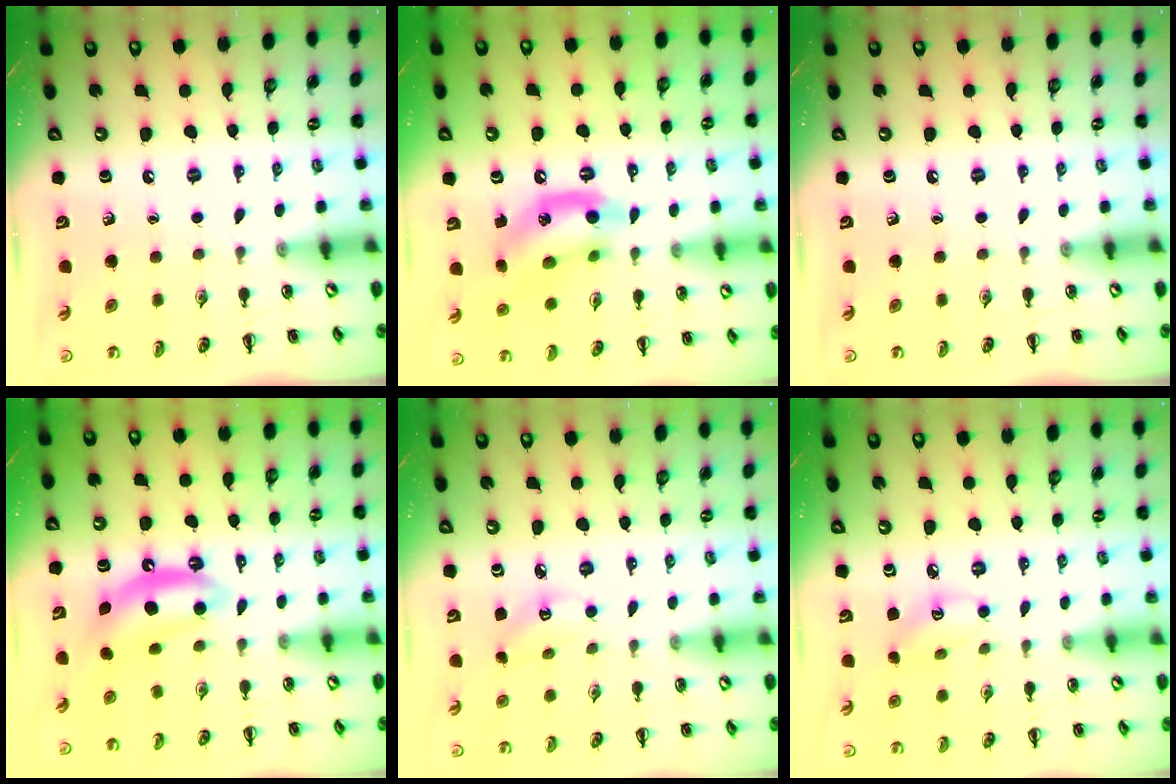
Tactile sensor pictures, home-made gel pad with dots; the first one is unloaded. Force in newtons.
{"total": 13.8, "press": 13.8, "slide": 1.4}
{"total": 0.0}
{"total": 6.8, "press": 6.7, "slide": 1.1}
{"total": 3.1, "press": 3.1, "slide": 0.5}
{"total": 4.5, "press": 4.4, "slide": 0.9}